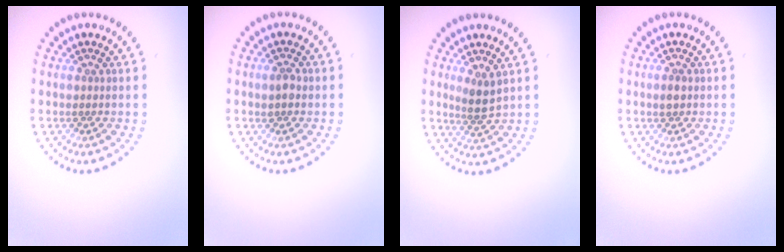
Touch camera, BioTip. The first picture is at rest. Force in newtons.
{"total": 1.3, "press": 1.2, "slide": 0.2}
{"total": 2.0, "press": 1.6, "slide": 1.2}
{"total": 1.1, "press": 1.1, "slide": 0.1}